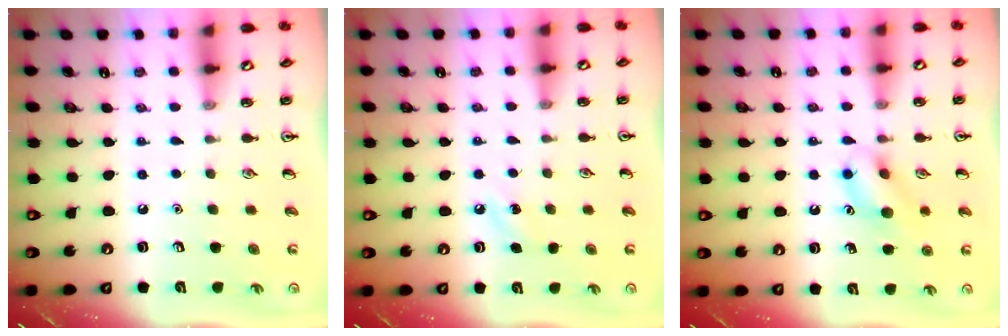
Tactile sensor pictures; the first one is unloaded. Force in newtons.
{"total": 5.0, "press": 4.6, "slide": 1.8}
{"total": 11.0, "press": 10.9, "slide": 0.8}